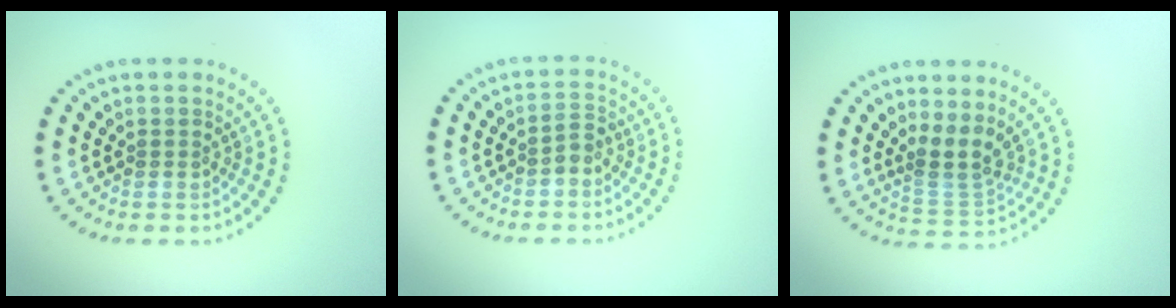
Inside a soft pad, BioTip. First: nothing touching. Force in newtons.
{"total": 1.4, "press": 1.3, "slide": 0.5}
{"total": 2.9, "press": 2.2, "slide": 1.9}